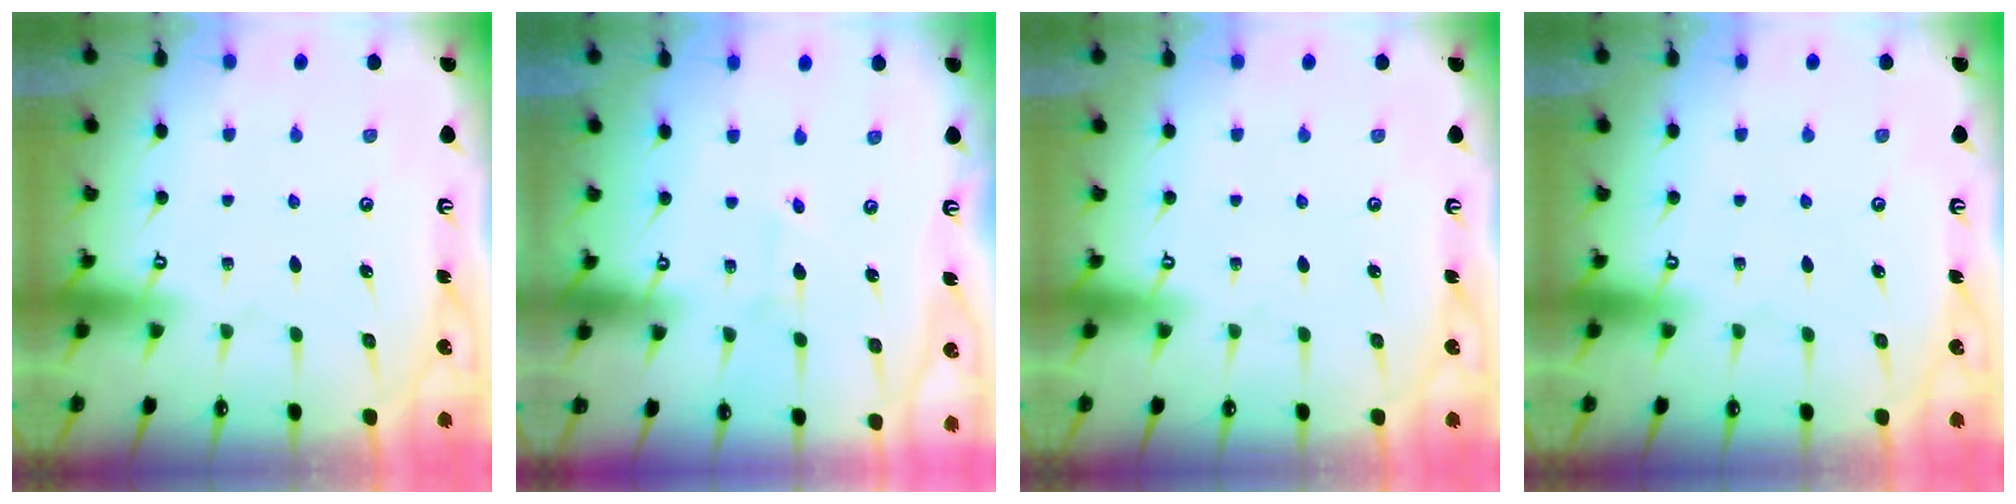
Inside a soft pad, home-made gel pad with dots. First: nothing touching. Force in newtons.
{"total": 1.4, "press": 1.4, "slide": 0.1}
{"total": 0.0}
{"total": 0.0}